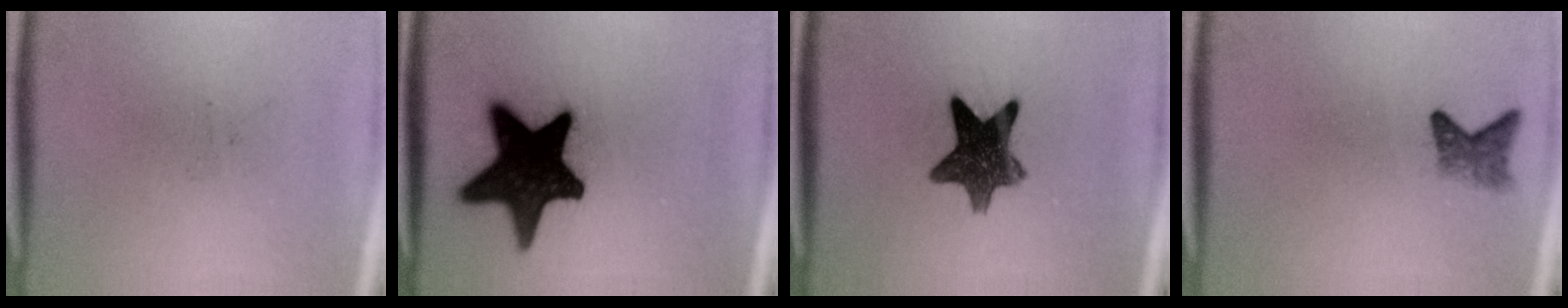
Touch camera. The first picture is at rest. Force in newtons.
{"total": 19.4}
{"total": 10.6}
{"total": 2.4}